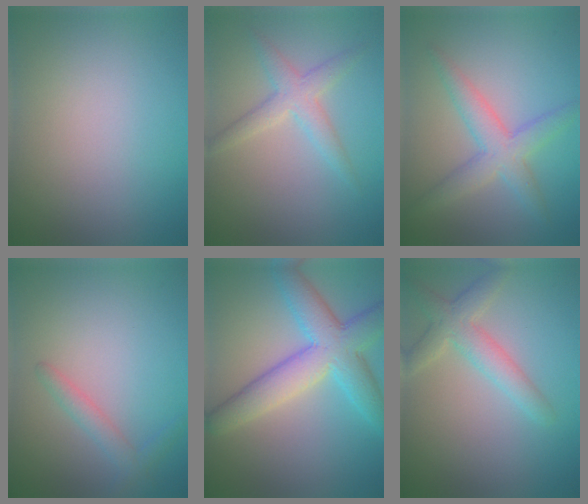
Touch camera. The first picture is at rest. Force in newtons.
{"total": 2.8, "press": 2.8, "slide": 0.0}
{"total": 3.8, "press": 3.8, "slide": 0.1}
{"total": 1.6, "press": 1.6, "slide": 0.1}
{"total": 6.9, "press": 6.9, "slide": 0.2}
{"total": 3.3, "press": 3.3, "slide": 0.2}